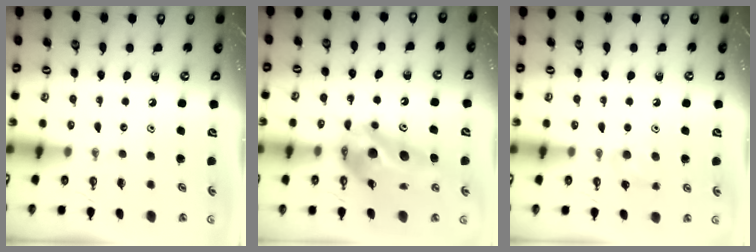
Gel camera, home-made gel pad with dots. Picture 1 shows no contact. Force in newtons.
{"total": 14.7, "press": 13.0, "slide": 6.8}
{"total": 10.4, "press": 6.7, "slide": 7.9}